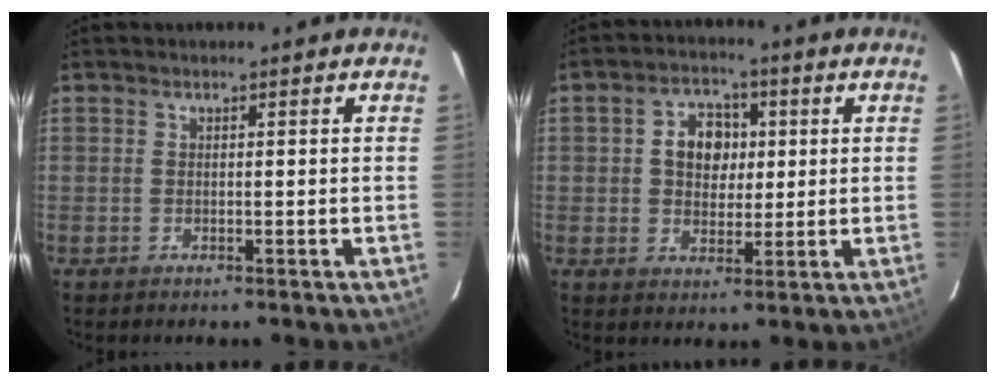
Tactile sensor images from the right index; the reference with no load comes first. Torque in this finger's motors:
{"motor_torque": [0.44, -0.18, 0.54, 0.07]}